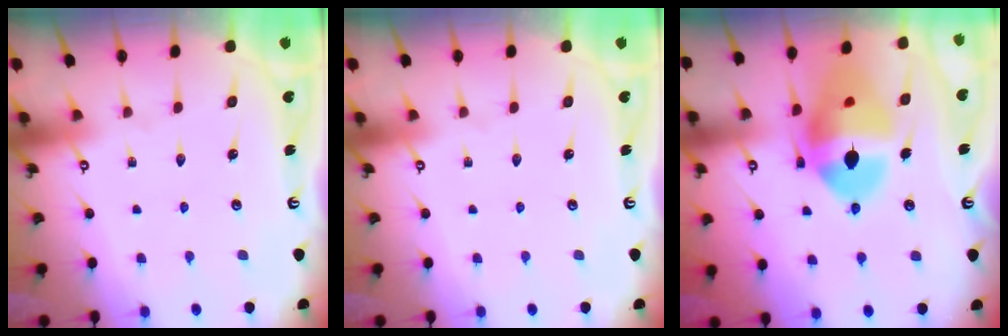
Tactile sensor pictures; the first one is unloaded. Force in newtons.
{"total": 0.0}
{"total": 18.3, "press": 18.2, "slide": 1.9}